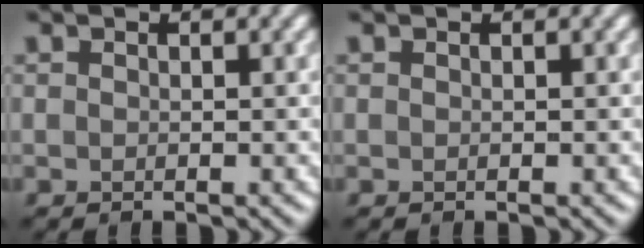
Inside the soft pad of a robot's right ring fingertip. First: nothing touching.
{"total": 0.0}